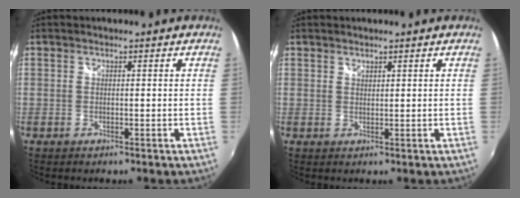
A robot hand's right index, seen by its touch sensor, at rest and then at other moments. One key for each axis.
{"total": 0.9, "fx": 0.9, "fy": 0.3, "fz": 0.1, "tx": 0.000, "ty": 0.000, "tz": 0.016}